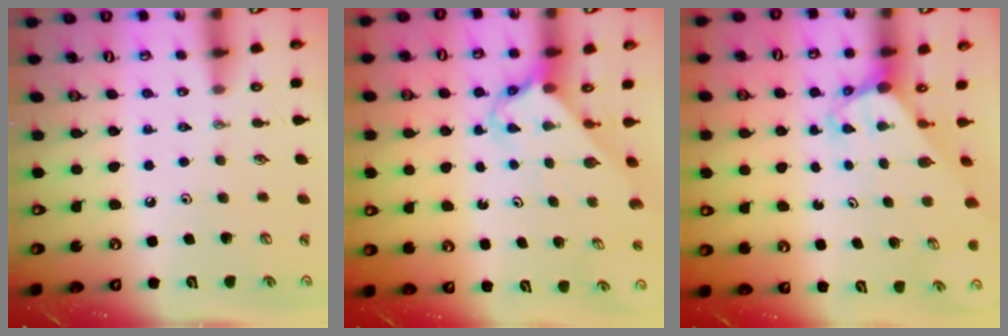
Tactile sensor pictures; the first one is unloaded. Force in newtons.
{"total": 2.6, "press": 2.6, "slide": 0.2}
{"total": 2.9, "press": 2.9, "slide": 0.2}